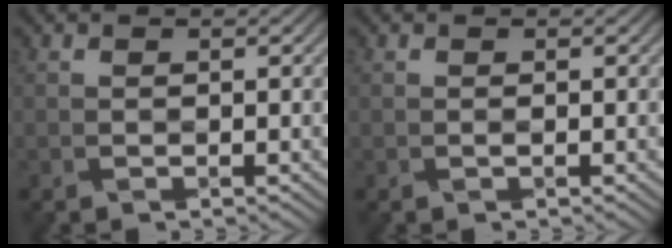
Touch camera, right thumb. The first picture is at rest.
{"total": 0.0}